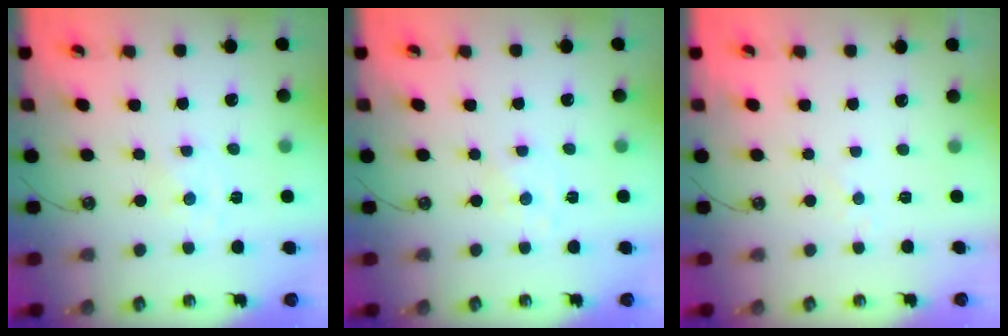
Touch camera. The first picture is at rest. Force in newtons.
{"total": 1.3, "press": 1.3, "slide": 0.2}
{"total": 3.7, "press": 3.6, "slide": 0.4}